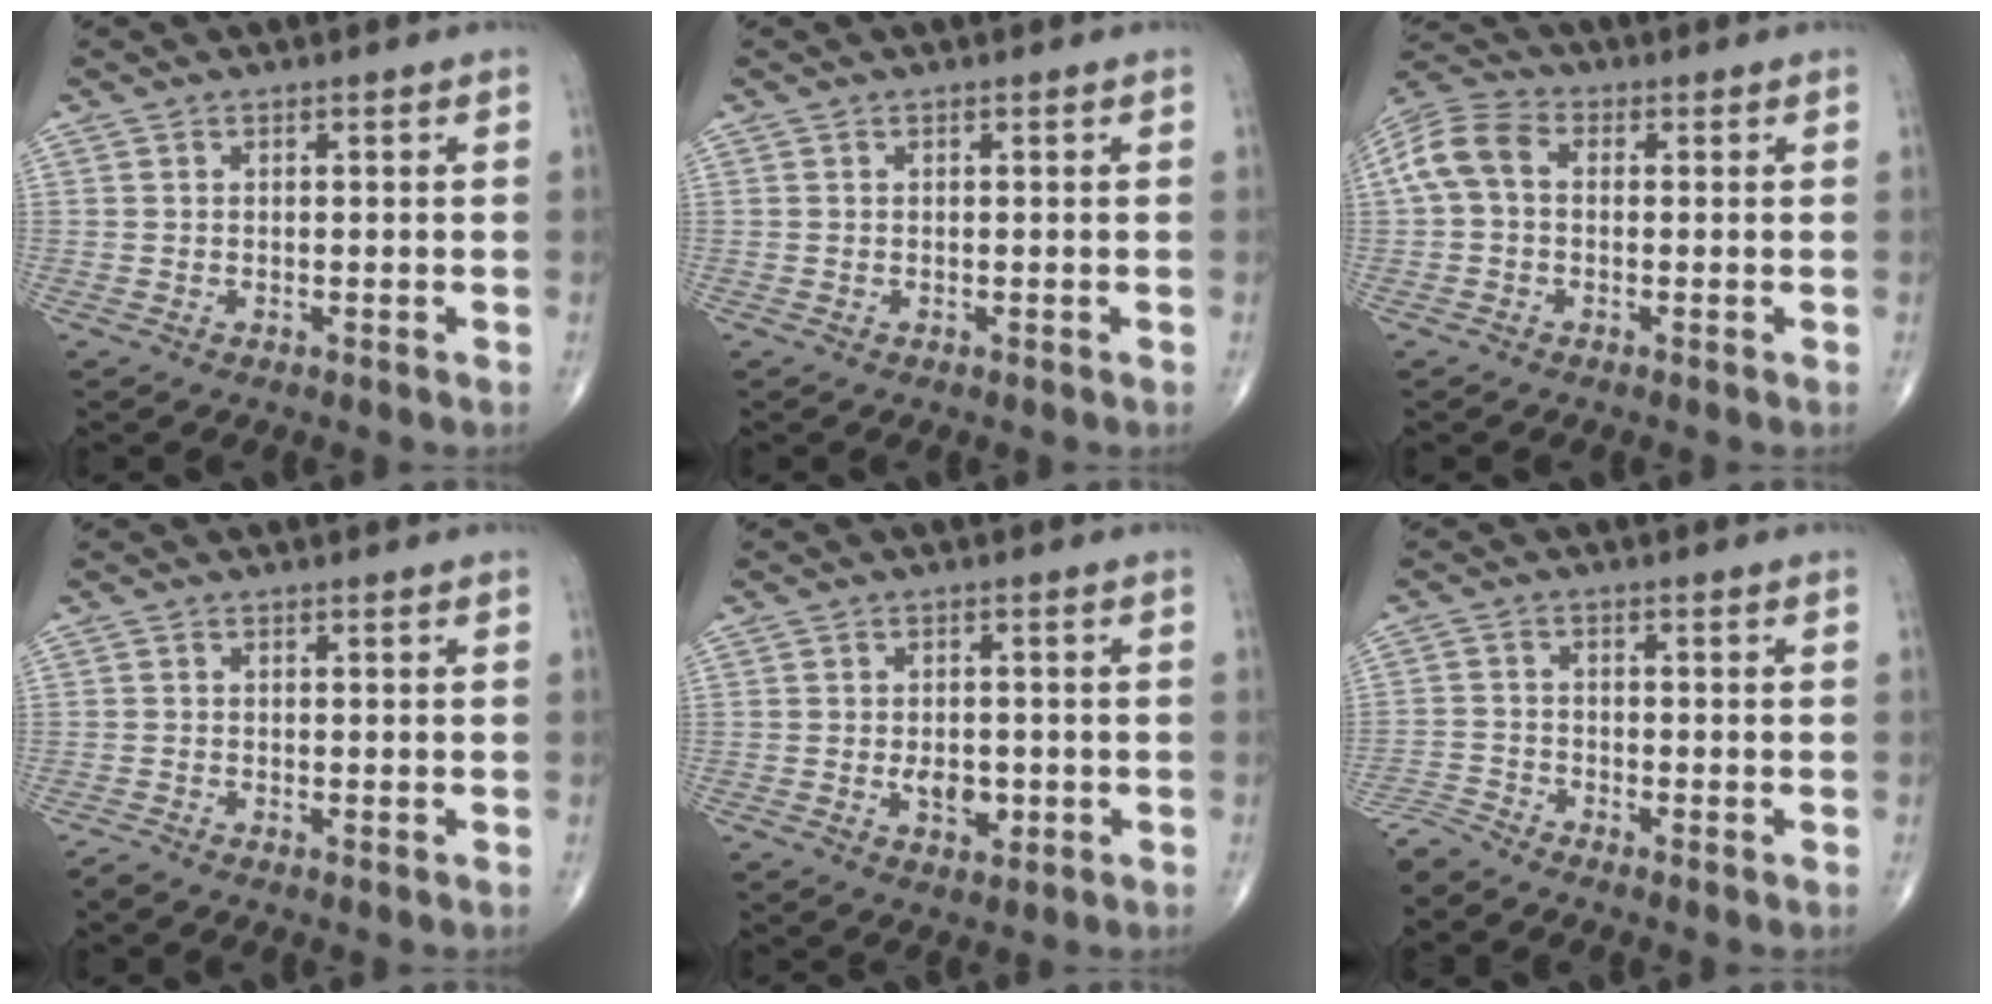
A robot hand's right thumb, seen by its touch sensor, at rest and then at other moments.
{"total": 0.0}
{"total": 8.2, "force": [0.5, 5.7, 5.9], "torque": [-0.122, 0.028, 0.000]}
{"total": 1.2, "force": [-0.9, 0.2, 0.8], "torque": [-0.024, -0.004, -0.024]}
{"total": 4.9, "force": [-1.1, 3.1, 3.7], "torque": [-0.045, 0.001, -0.012]}
{"total": 3.5, "force": [-3.5, -0.3, 0.0], "torque": [-0.013, -0.004, -0.079]}